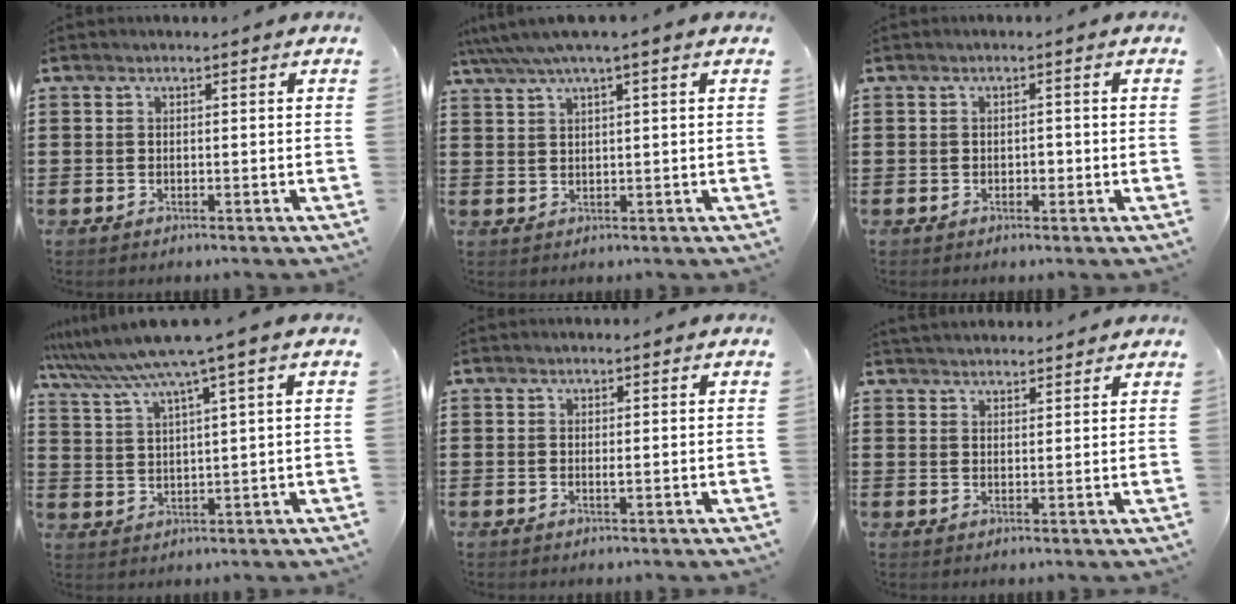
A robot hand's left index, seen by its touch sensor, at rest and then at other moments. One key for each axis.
{"total": 3.1, "fx": 1.6, "fy": -0.1, "fz": 2.7, "tx": -0.054, "ty": 0.002, "tz": 0.027}
{"total": 1.0, "fx": -0.2, "fy": 0.7, "fz": 0.7, "tx": -0.015, "ty": 0.003, "tz": -0.006}
{"total": 6.8, "fx": 4.9, "fy": -0.6, "fz": 4.7, "tx": -0.109, "ty": -0.028, "tz": 0.081}
{"total": 0.6, "fx": 0.0, "fy": 0.0, "fz": 0.6, "tx": -0.012, "ty": -0.004, "tz": 0.001}
{"total": 2.5, "fx": 2.5, "fy": 0.2, "fz": -0.1, "tx": -0.005, "ty": -0.003, "tz": 0.048}